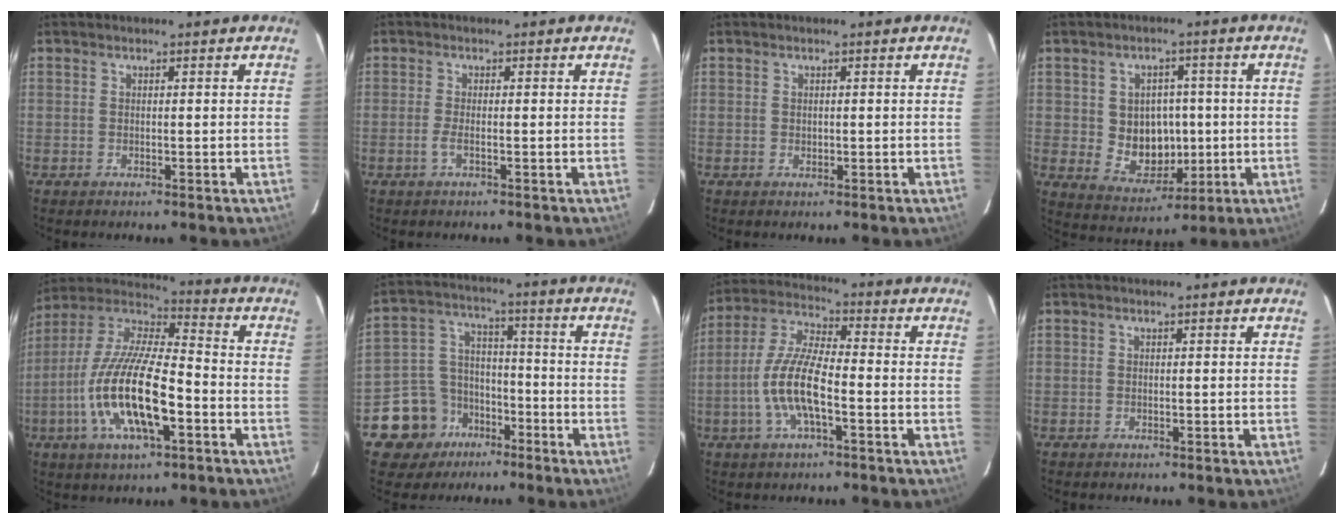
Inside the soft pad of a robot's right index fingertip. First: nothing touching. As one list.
[{"total": 1.7, "force": [-0.7, -0.1, 1.6], "torque": [-0.034, -0.003, -0.015]}, {"total": 0.6, "force": [0.1, 0.6, 0.0], "torque": [0.002, 0.000, 0.005]}, {"total": 9.3, "force": [-0.2, 8.1, 4.6], "torque": [-0.093, 0.003, 0.020]}, {"total": 19.1, "force": [-6.1, 5.9, 17.1], "torque": [-0.346, -0.015, -0.120]}, {"total": 11.3, "force": [-7.0, 8.7, 2.1], "torque": [-0.069, 0.044, -0.112]}, {"total": 11.4, "force": [-3.5, 3.3, 10.4], "torque": [-0.220, 0.000, -0.068]}, {"total": 0.0}]